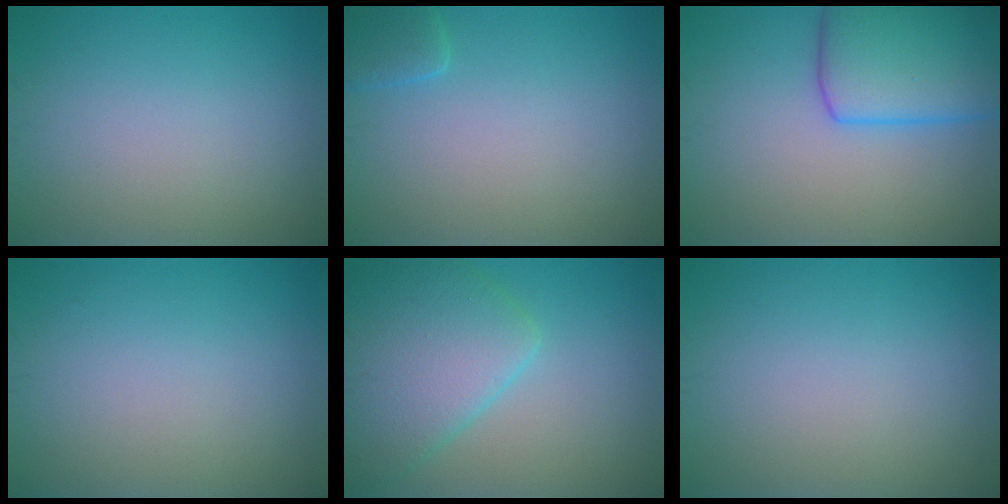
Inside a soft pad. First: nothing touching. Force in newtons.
{"total": 1.6, "press": 1.6, "slide": 0.2}
{"total": 7.7, "press": 7.7, "slide": 0.2}
{"total": 0.0}
{"total": 7.2, "press": 7.2, "slide": 0.3}
{"total": 0.0}